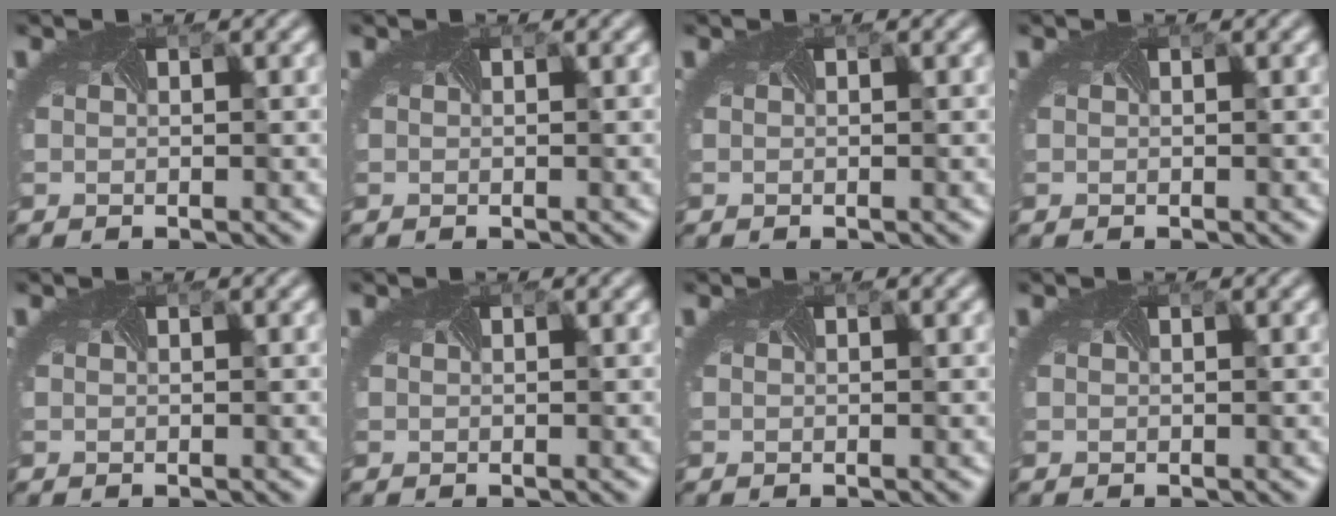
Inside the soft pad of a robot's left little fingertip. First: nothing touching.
{"total": 0.0}
{"total": 0.0}
{"total": 0.0}
{"total": 0.0}
{"total": 0.0}
{"total": 0.0}
{"total": 0.0}